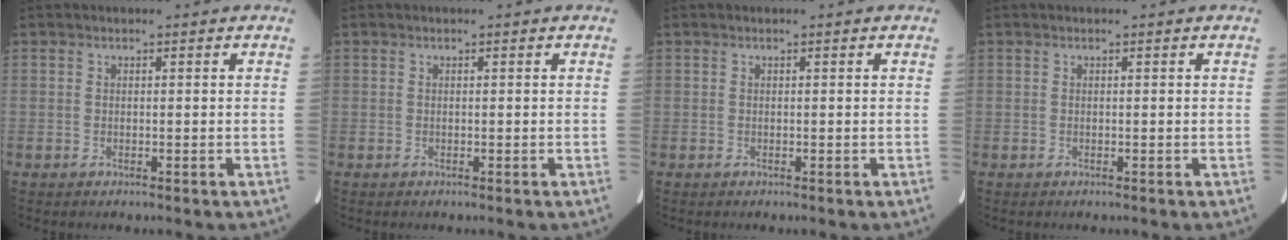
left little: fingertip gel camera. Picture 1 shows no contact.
{"total": 0.0}
{"total": 0.0}
{"total": 0.0}